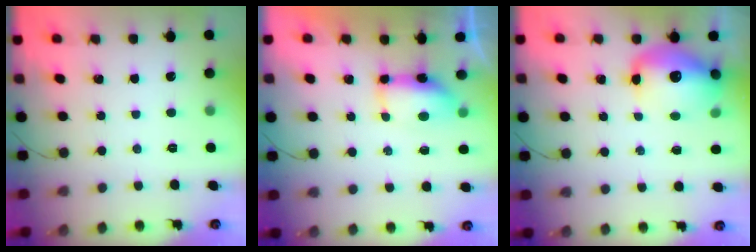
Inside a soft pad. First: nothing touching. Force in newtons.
{"total": 8.5, "press": 7.4, "slide": 4.2}
{"total": 13.4, "press": 13.1, "slide": 2.9}